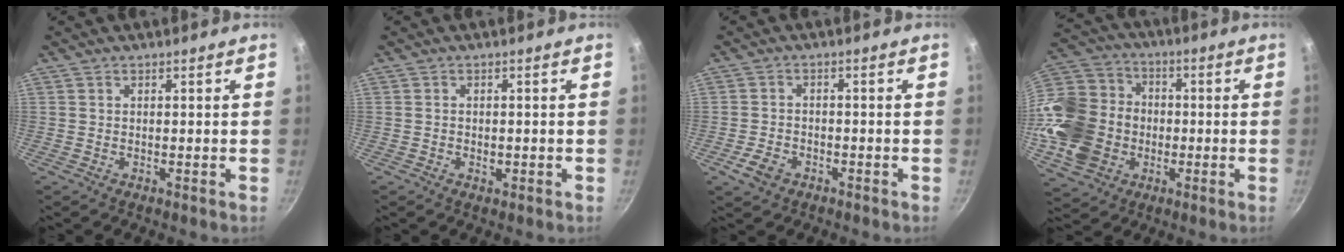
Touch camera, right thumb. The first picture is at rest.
{"total": 1.4, "force": [-0.5, 1.0, 0.9], "torque": [-0.013, 0.002, -0.008]}
{"total": 4.4, "force": [-2.3, 2.9, 2.3], "torque": [-0.042, 0.018, -0.042]}
{"total": 20.4, "force": [-3.9, 16.7, 11.0], "torque": [-0.212, 0.043, -0.064]}